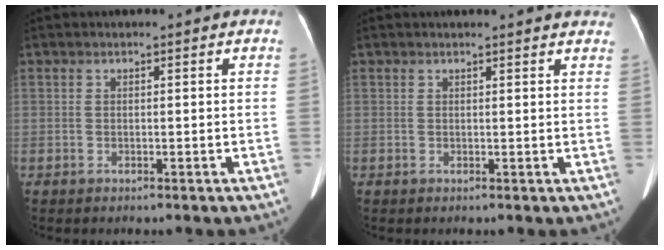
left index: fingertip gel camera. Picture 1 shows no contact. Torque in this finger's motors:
{"motor_torque": [0.13, -0.41, 0.21, 0.06]}